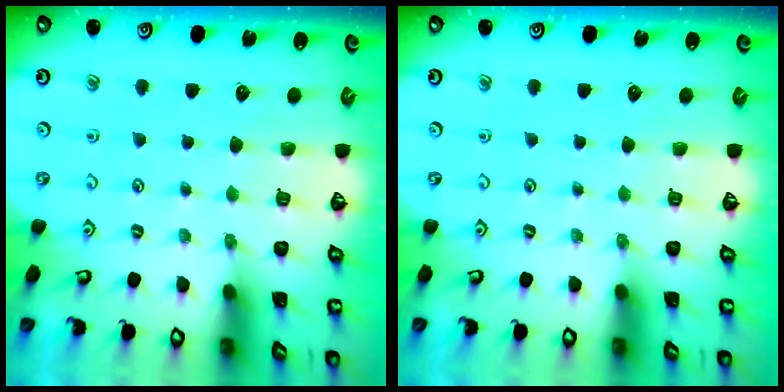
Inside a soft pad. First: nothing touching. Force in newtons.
{"total": 0.0}